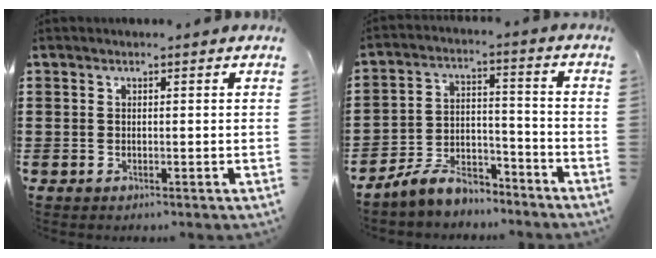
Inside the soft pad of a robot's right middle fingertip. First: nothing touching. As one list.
[{"total": 7.7, "force": [-6.7, 2.6, 2.7], "torque": [-0.058, 0.016, -0.130]}]